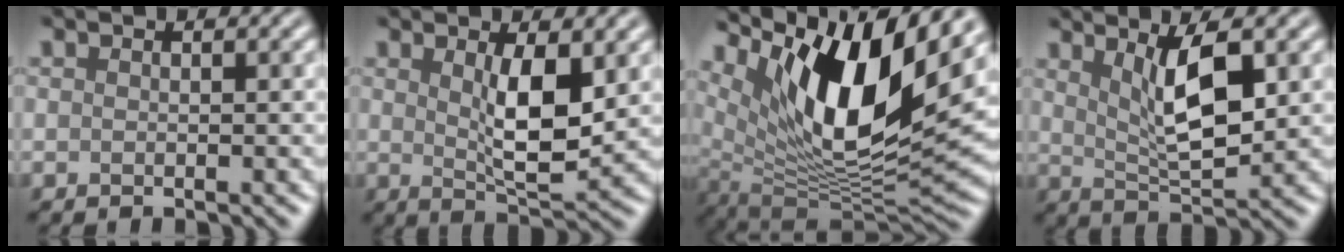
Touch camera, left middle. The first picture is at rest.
{"total": 5.1, "force": [1.1, 1.5, 4.7], "torque": [-0.083, -0.006, 0.024]}
{"total": 13.4, "force": [6.0, 4.6, 11.1], "torque": [-0.190, -0.011, 0.114]}
{"total": 5.4, "force": [1.9, 1.5, 4.8], "torque": [-0.085, -0.007, 0.037]}